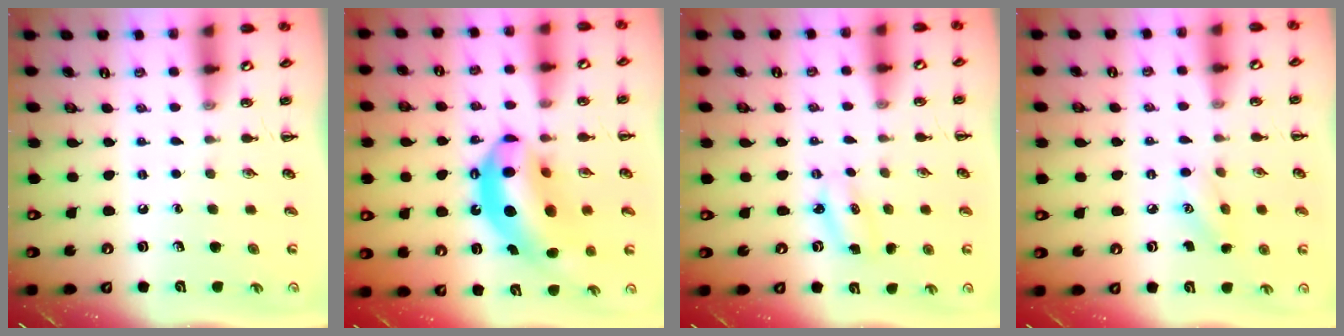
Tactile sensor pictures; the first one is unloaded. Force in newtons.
{"total": 17.5, "press": 16.8, "slide": 4.8}
{"total": 2.8, "press": 2.8, "slide": 0.6}
{"total": 5.7, "press": 5.6, "slide": 1.1}